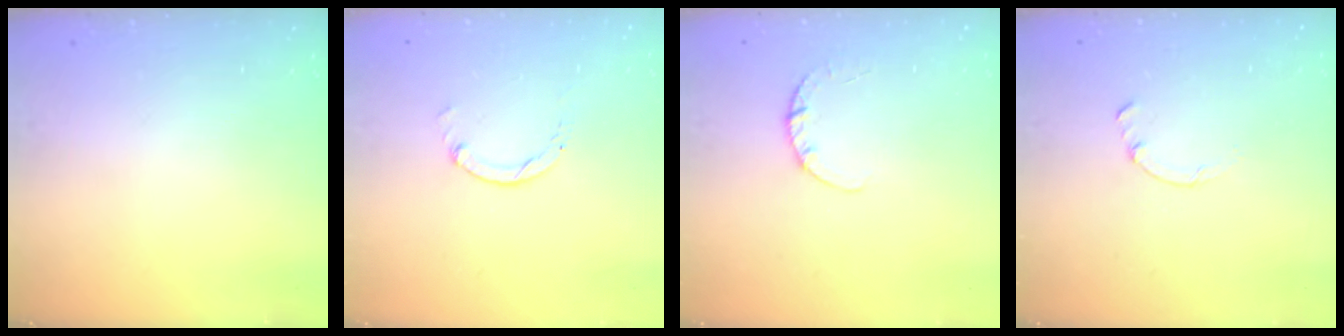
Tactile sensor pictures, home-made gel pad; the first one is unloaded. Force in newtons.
{"total": 0.7, "press": 0.7, "slide": 0.2}
{"total": 2.7, "press": 2.7, "slide": 0.4}
{"total": 0.0}